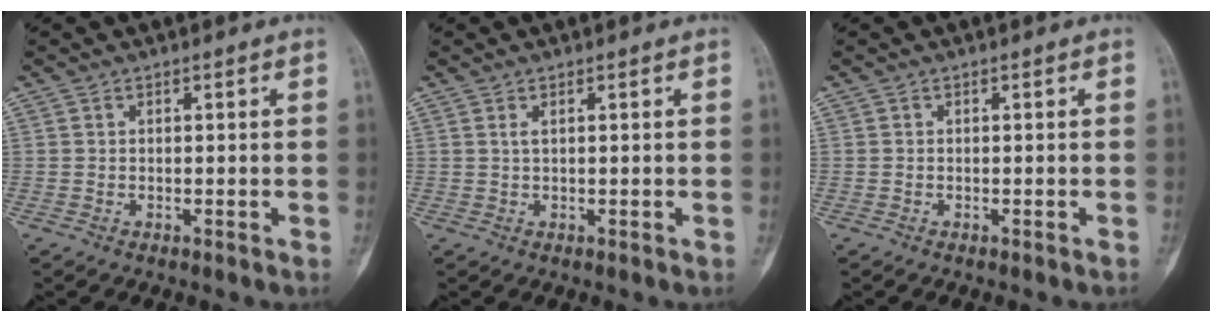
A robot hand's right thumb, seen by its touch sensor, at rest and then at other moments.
{"total": 0.9, "force": [0.4, 0.1, 0.8], "torque": [-0.023, 0.003, 0.010]}
{"total": 0.0}